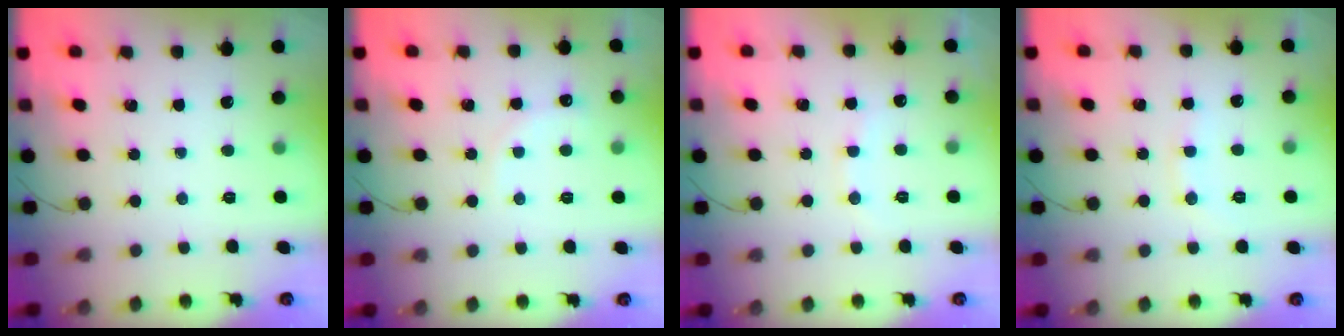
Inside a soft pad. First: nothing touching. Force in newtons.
{"total": 6.7, "press": 6.5, "slide": 1.8}
{"total": 7.2, "press": 7.1, "slide": 1.4}
{"total": 7.0, "press": 6.9, "slide": 1.3}